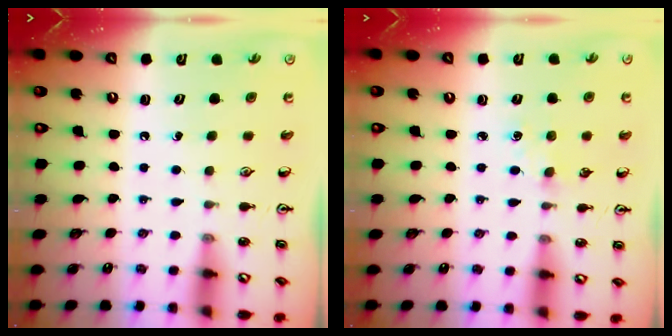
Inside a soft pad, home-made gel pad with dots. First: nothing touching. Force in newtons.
{"total": 2.7, "press": 2.7, "slide": 0.4}